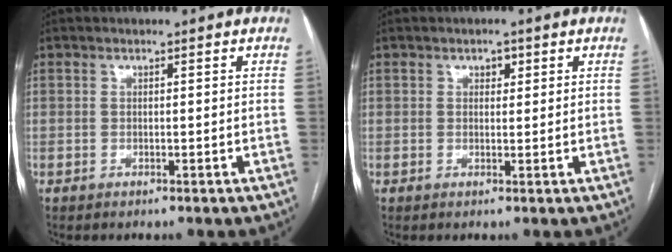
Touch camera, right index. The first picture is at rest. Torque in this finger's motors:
{"motor_torque": [0.01, 0.03, -0.01, 0.01]}